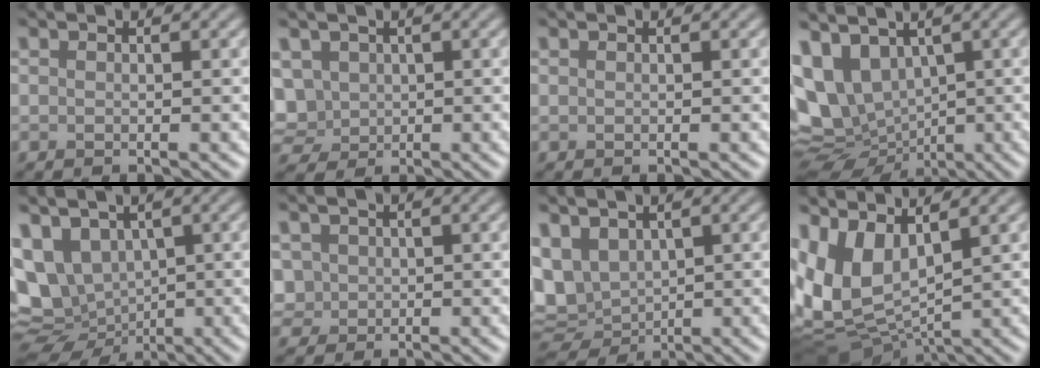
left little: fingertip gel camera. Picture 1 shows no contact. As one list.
[{"total": 5.4, "force": [0.6, 4.6, 2.9], "torque": [-0.078, 0.009, 0.011]}, {"total": 0.0}, {"total": 10.7, "force": [0.9, 7.8, 7.3], "torque": [-0.161, -0.026, 0.049]}, {"total": 10.1, "force": [0.9, 7.8, 6.3], "torque": [-0.128, -0.009, 0.040]}, {"total": 2.1, "force": [0.4, 2.0, 0.6], "torque": [-0.013, 0.000, 0.009]}, {"total": 6.7, "force": [1.8, 4.8, 4.3], "torque": [-0.096, -0.005, 0.042]}, {"total": 8.4, "force": [2.5, 4.7, 6.5], "torque": [-0.155, -0.011, 0.057]}]